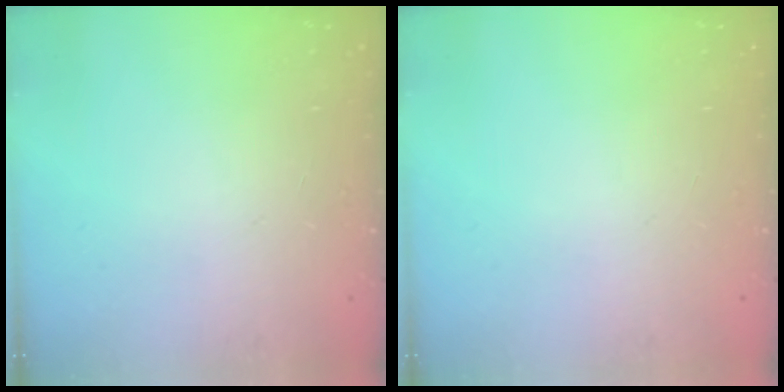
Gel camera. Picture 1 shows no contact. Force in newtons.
{"total": 0.0}